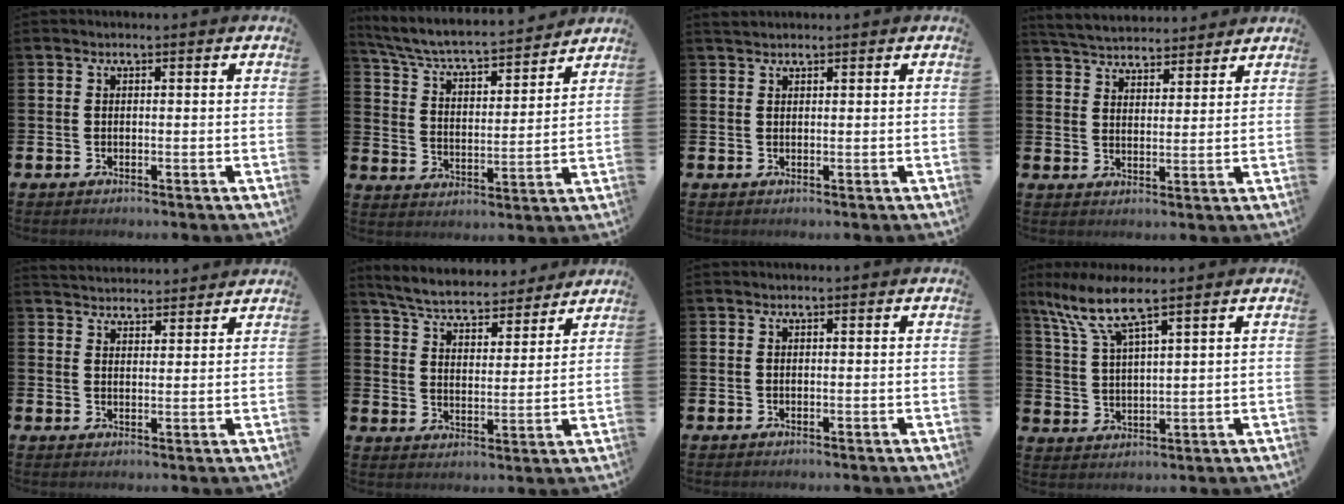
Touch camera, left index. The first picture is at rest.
{"total": 6.6, "force": [6.2, 1.0, 2.2], "torque": [-0.075, -0.049, 0.102]}
{"total": 1.3, "force": [1.2, 0.3, 0.2], "torque": [0.008, 0.000, 0.021]}
{"total": 5.1, "force": [5.0, 0.9, 0.4], "torque": [-0.028, -0.027, 0.091]}
{"total": 3.8, "force": [3.7, 0.6, -0.2], "torque": [-0.002, -0.021, 0.069]}
{"total": 6.2, "force": [5.9, 1.2, 1.3], "torque": [-0.056, -0.041, 0.101]}
{"total": 0.0}
{"total": 8.0, "force": [6.3, 1.3, 4.8], "torque": [-0.120, -0.015, 0.113]}